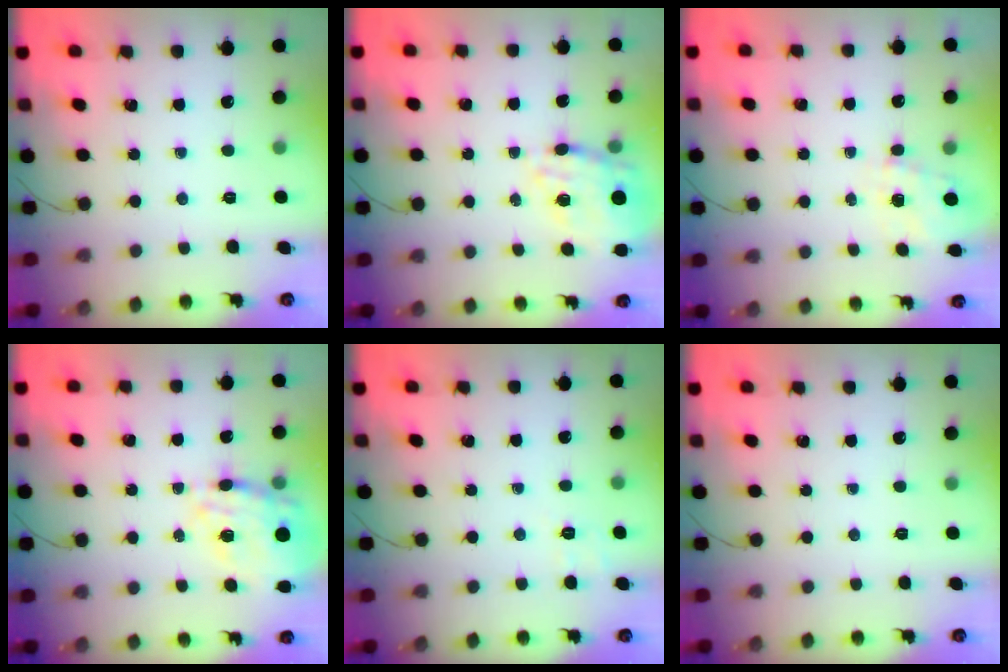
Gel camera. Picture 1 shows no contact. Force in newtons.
{"total": 14.4, "press": 14.1, "slide": 2.7}
{"total": 0.9, "press": 0.4, "slide": 0.8}
{"total": 18.1, "press": 17.7, "slide": 4.1}
{"total": 2.4, "press": 1.7, "slide": 1.7}
{"total": 0.0}